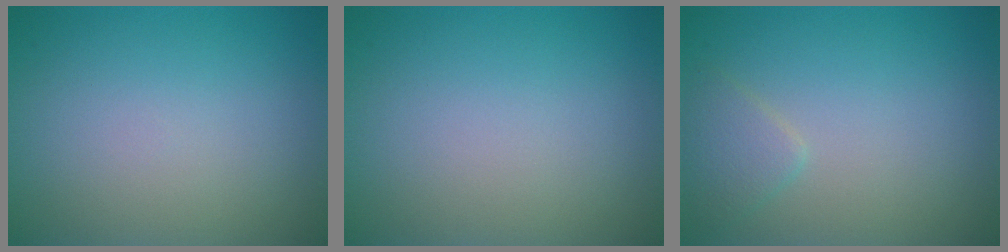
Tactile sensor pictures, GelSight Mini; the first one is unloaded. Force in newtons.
{"total": 0.0}
{"total": 1.6, "press": 1.6, "slide": 0.1}